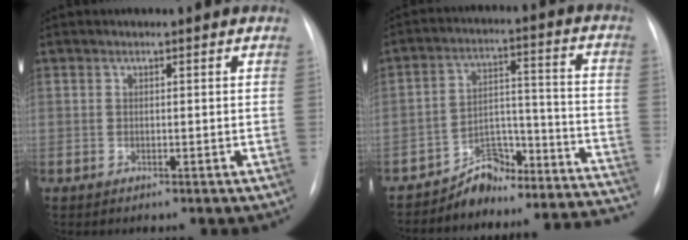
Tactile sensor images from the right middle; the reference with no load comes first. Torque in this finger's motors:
{"motor_torque": [0.98, -1.16, 0.27, 0.01]}